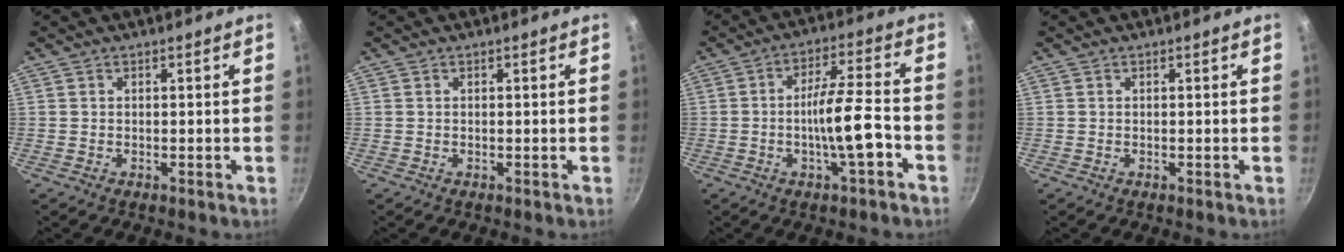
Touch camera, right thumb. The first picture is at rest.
{"total": 0.0}
{"total": 10.0, "force": [-3.5, 2.0, 9.1], "torque": [-0.145, 0.028, -0.058]}
{"total": 0.0}